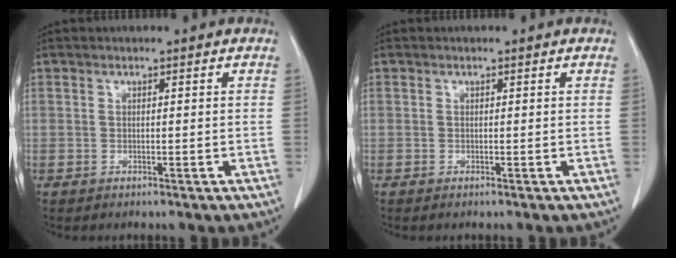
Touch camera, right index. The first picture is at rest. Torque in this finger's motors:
{"motor_torque": [-0.04, -0.07, 0.03, 0.01]}